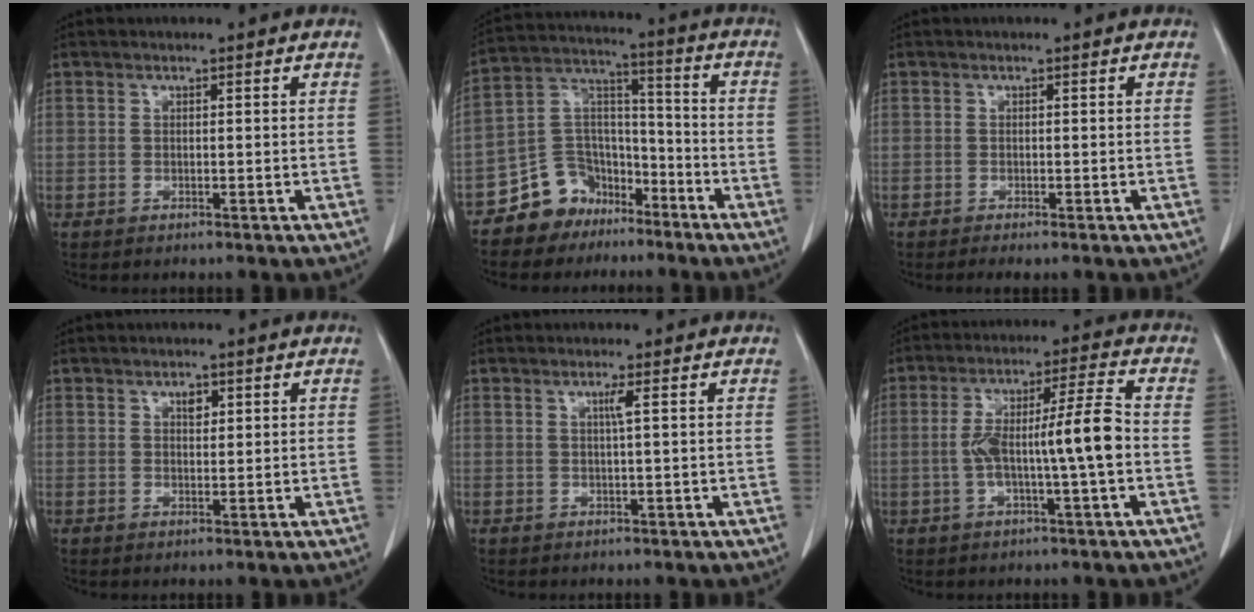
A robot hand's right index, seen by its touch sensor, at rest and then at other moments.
{"total": 10.1, "force": [-7.2, 6.9, 1.7], "torque": [-0.031, 0.053, -0.128]}
{"total": 1.2, "force": [-0.8, 0.1, 0.8], "torque": [-0.015, -0.004, -0.014]}
{"total": 1.5, "force": [0.7, 0.9, 1.0], "torque": [-0.014, -0.002, 0.011]}
{"total": 1.3, "force": [0.4, -0.4, 1.2], "torque": [-0.026, 0.000, 0.007]}
{"total": 9.8, "force": [-1.4, 0.1, 9.7], "torque": [-0.176, 0.020, -0.027]}